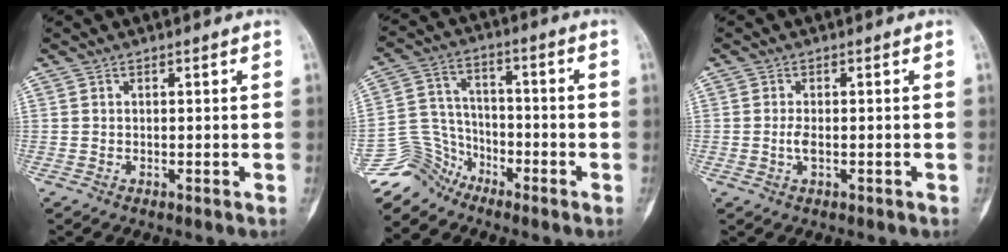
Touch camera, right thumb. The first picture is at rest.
{"total": 8.7, "force": [-7.4, 4.6, -0.5], "torque": [0.032, 0.068, -0.154]}
{"total": 2.0, "force": [-0.5, 1.1, 1.6], "torque": [-0.030, 0.002, -0.013]}